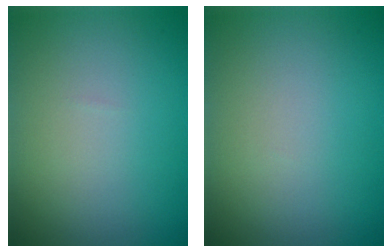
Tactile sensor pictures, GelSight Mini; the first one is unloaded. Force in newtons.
{"total": 0.0}